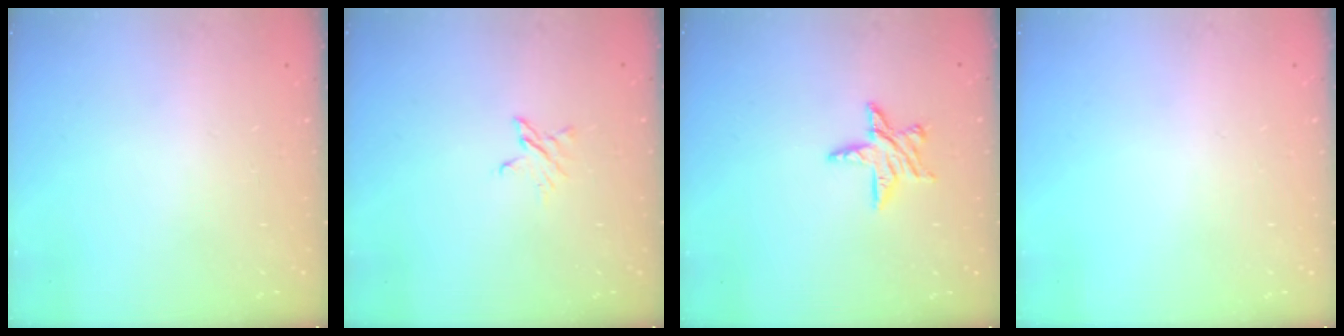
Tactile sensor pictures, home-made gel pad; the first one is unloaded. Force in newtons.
{"total": 3.0, "press": 3.0, "slide": 0.4}
{"total": 8.7, "press": 8.7, "slide": 0.7}
{"total": 0.0}